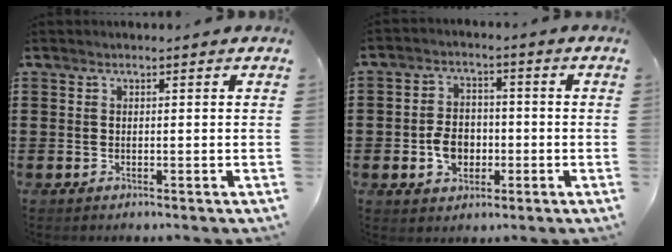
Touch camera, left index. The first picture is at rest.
{"total": 5.8, "force": [-1.4, 4.2, 3.7], "torque": [-0.085, 0.005, -0.028]}